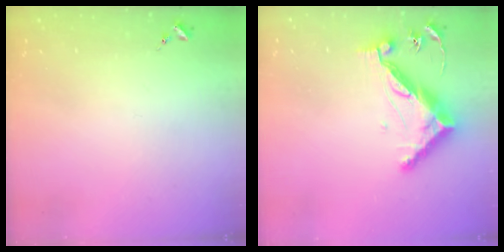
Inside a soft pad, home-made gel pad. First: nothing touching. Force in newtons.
{"total": 13.0, "press": 13.0, "slide": 0.6}